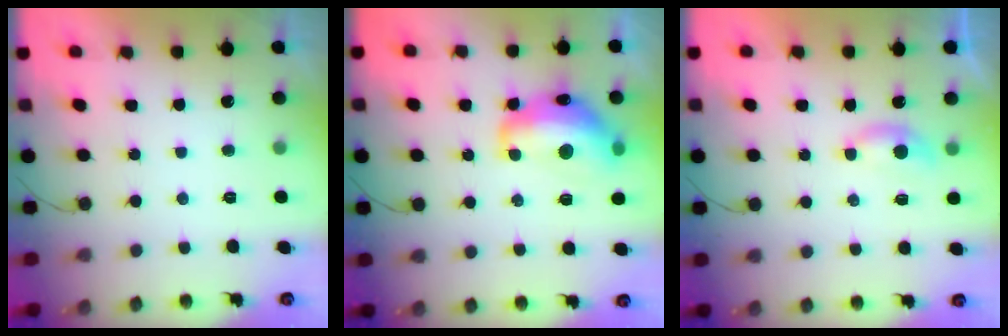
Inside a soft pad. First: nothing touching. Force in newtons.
{"total": 14.8, "press": 14.8, "slide": 1.3}
{"total": 3.9, "press": 3.9, "slide": 0.6}